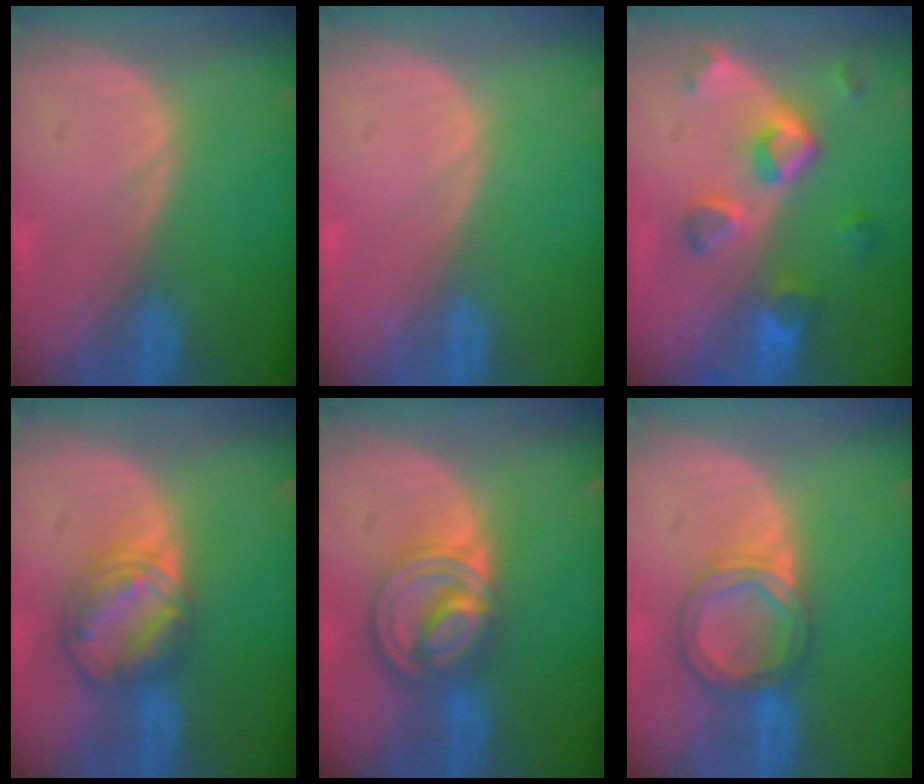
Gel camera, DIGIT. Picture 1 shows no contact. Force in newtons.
{"total": 0.0}
{"total": 7.7, "press": 7.0, "slide": 3.3}
{"total": 8.2, "press": 7.0, "slide": 4.3}
{"total": 8.6, "press": 7.2, "slide": 4.7}
{"total": 6.2, "press": 5.8, "slide": 2.4}